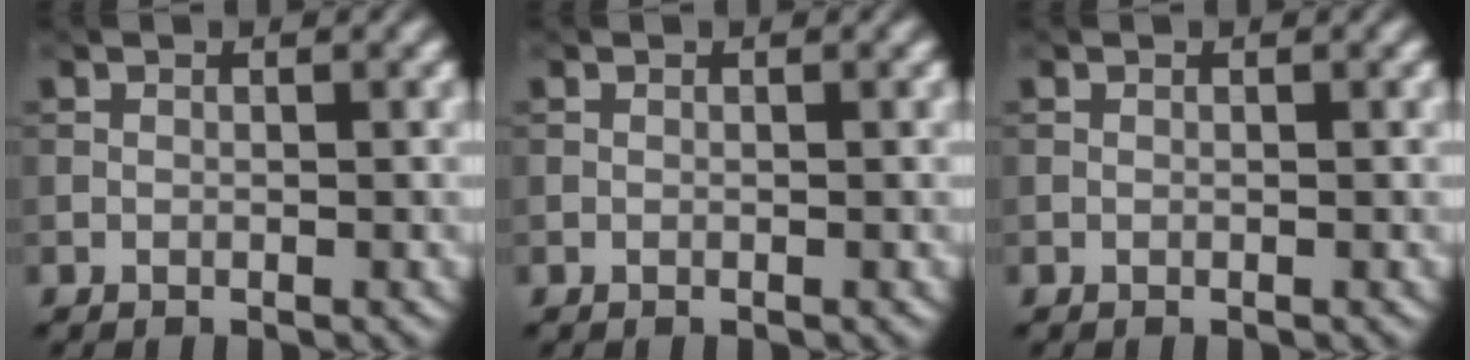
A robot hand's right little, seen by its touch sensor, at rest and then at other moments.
{"total": 0.0}
{"total": 0.0}